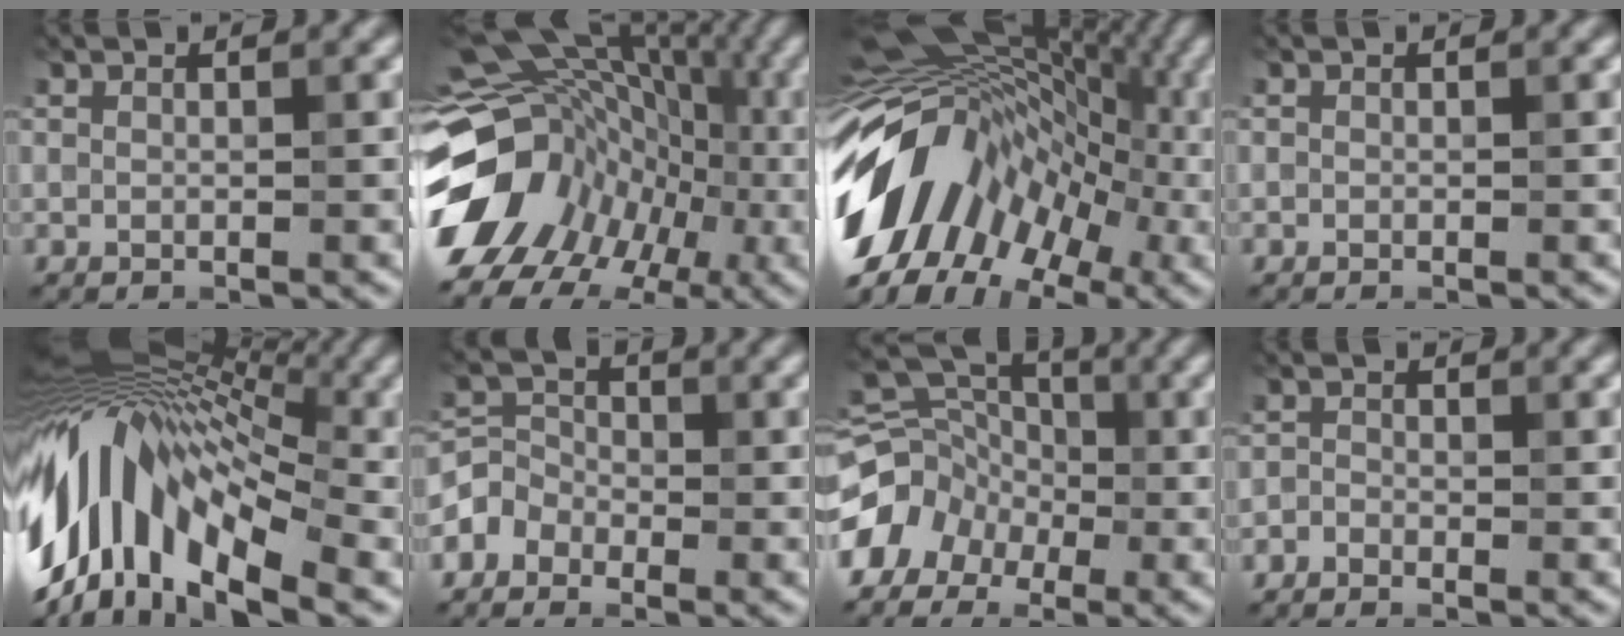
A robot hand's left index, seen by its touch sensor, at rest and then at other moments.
{"total": 15.5, "force": [-3.4, 11.9, 9.3], "torque": [-0.175, 0.017, -0.023]}
{"total": 15.6, "force": [-3.8, 10.6, 10.7], "torque": [-0.196, 0.032, -0.075]}
{"total": 0.0}
{"total": 15.3, "force": [-0.6, 8.1, 12.9], "torque": [-0.237, 0.029, -0.017]}
{"total": 2.6, "force": [-1.7, 1.9, 0.6], "torque": [-0.005, 0.009, -0.044]}
{"total": 8.3, "force": [-3.0, 7.0, 3.2], "torque": [-0.050, -0.006, -0.062]}
{"total": 1.0, "force": [-0.8, 0.6, 0.2], "torque": [0.002, 0.001, -0.022]}